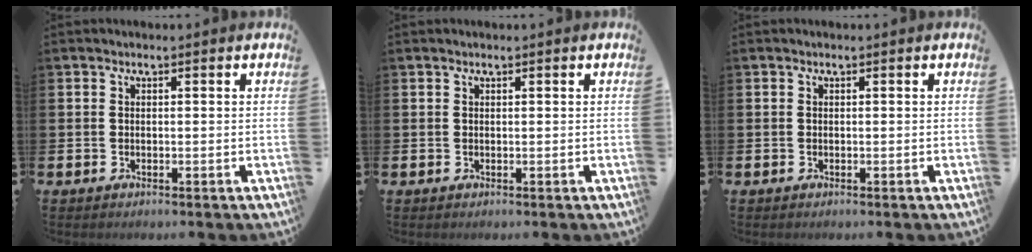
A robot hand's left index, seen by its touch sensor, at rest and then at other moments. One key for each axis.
{"total": 0.0}
{"total": 0.0}